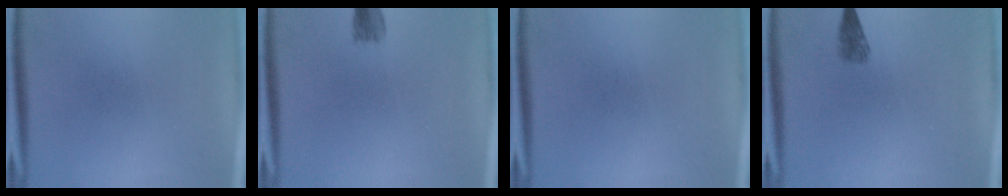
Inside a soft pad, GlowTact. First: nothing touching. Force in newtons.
{"total": 2.5}
{"total": 0.0}
{"total": 1.9}